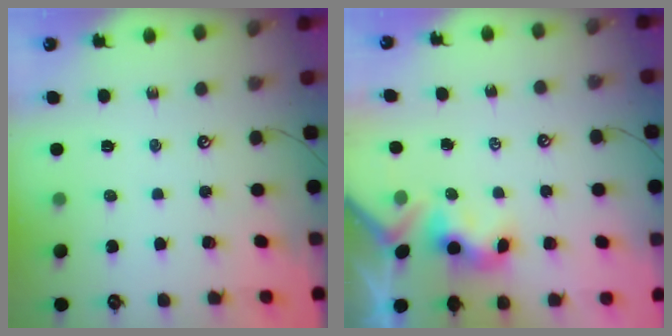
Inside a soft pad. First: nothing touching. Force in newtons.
{"total": 3.9, "press": 3.9, "slide": 0.2}